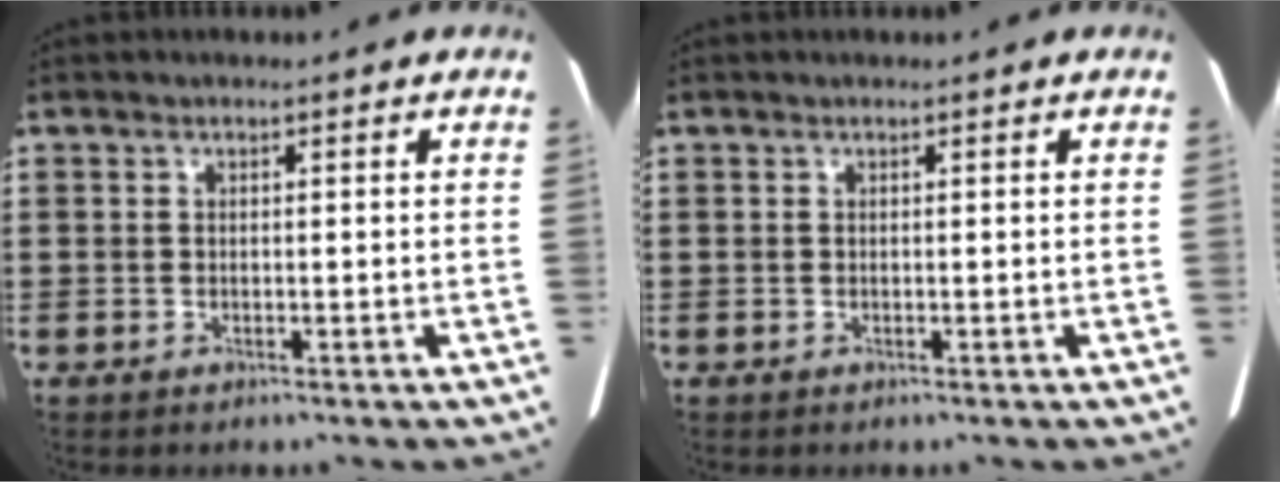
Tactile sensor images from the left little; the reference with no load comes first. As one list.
[{"total": 0.0}]